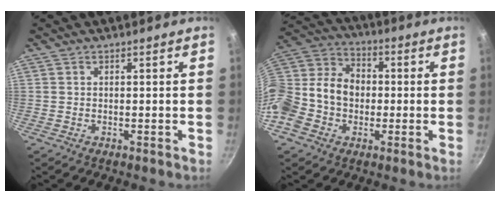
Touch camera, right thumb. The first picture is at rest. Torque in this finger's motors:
{"motor_torque": [1.86, 1.86, 0.21, -0.20, 0.19]}